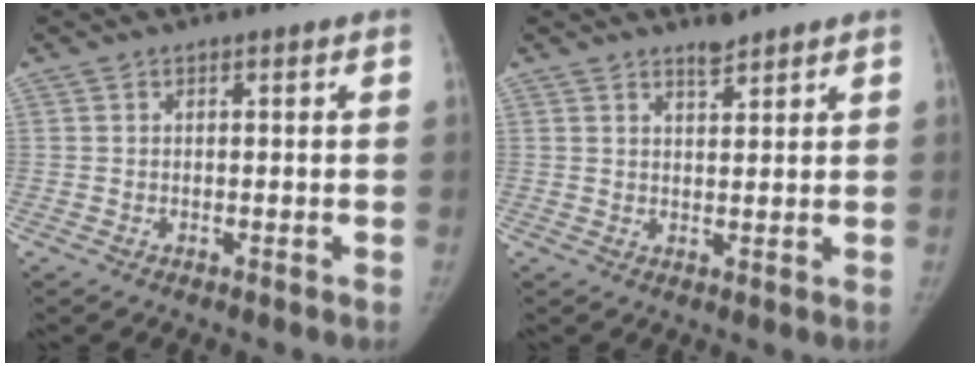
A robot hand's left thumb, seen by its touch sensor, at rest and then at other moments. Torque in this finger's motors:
{"motor_torque": [0.27, -0.13, 0.60, -0.45, 0.06]}